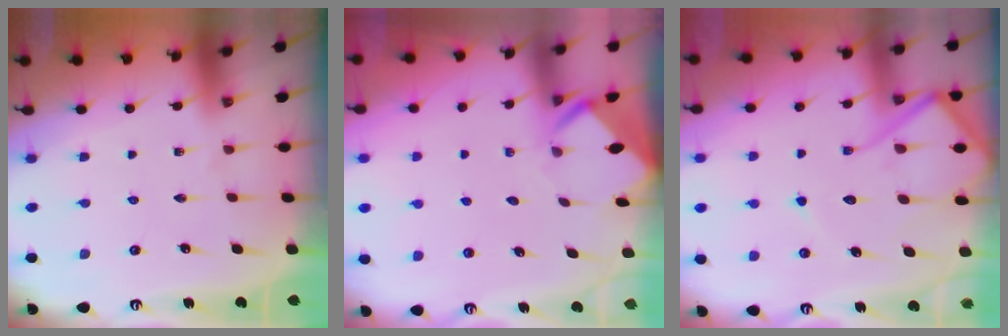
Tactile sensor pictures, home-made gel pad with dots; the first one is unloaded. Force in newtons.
{"total": 3.0, "press": 3.0, "slide": 0.1}
{"total": 12.5, "press": 12.5, "slide": 1.1}